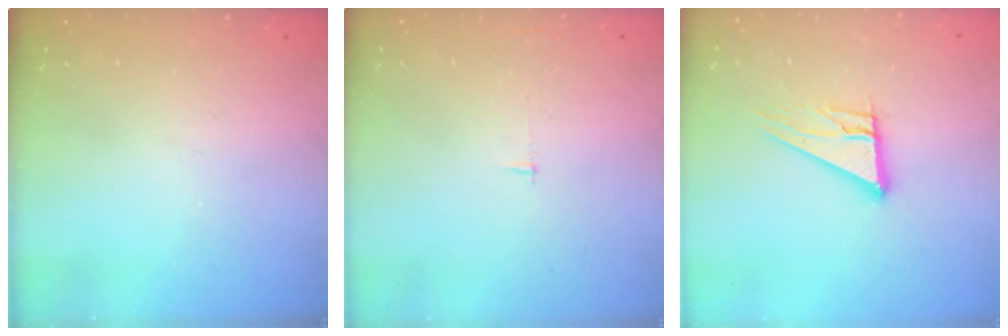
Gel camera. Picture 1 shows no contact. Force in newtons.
{"total": 2.5, "press": 2.5, "slide": 0.2}
{"total": 10.7, "press": 10.7, "slide": 0.7}